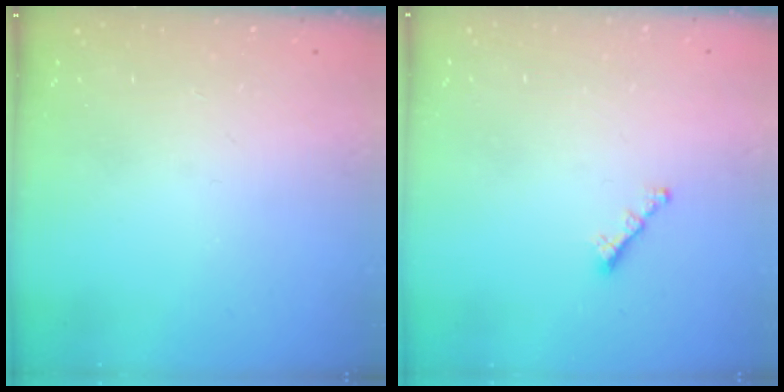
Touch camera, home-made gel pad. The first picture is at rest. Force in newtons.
{"total": 1.6, "press": 1.5, "slide": 0.5}